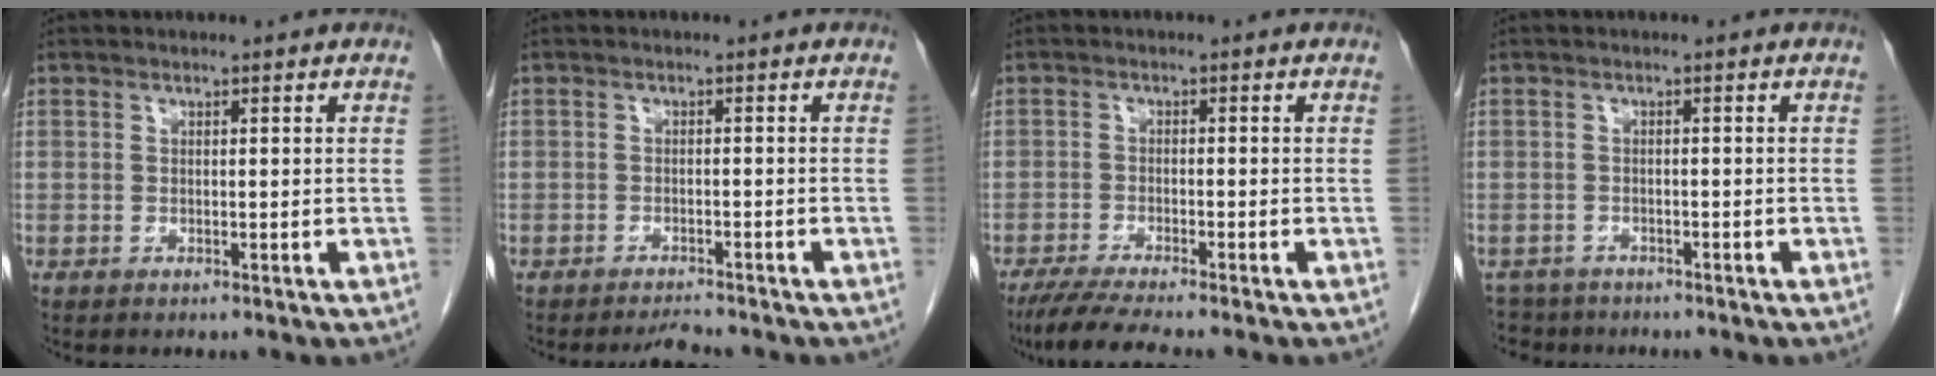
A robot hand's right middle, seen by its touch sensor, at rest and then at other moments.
{"total": 2.1, "force": [-2.1, -0.2, 0.3], "torque": [-0.012, -0.013, -0.031]}
{"total": 6.4, "force": [-5.4, -0.6, 3.4], "torque": [-0.052, -0.021, -0.092]}
{"total": 4.0, "force": [-3.5, 1.9, -0.5], "torque": [0.009, -0.004, -0.062]}